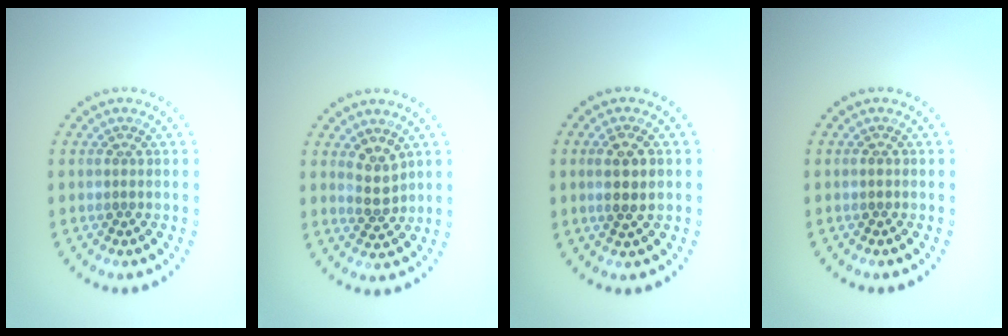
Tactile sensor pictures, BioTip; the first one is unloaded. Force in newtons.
{"total": 2.3, "press": 2.1, "slide": 0.8}
{"total": 2.0, "press": 1.9, "slide": 0.6}
{"total": 0.7, "press": 0.7, "slide": 0.1}